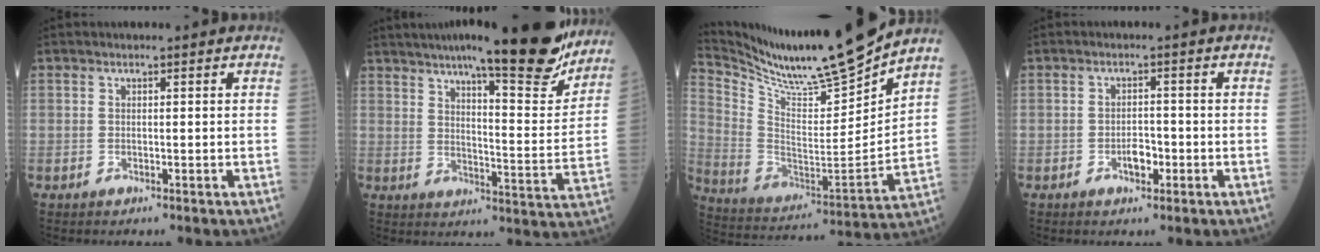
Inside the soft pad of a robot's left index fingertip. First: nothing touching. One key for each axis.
{"total": 21.7, "fx": 17.8, "fy": 2.5, "fz": 12.1, "tx": -0.167, "ty": -0.029, "tz": 0.230}
{"total": 18.8, "fx": 17.2, "fy": -0.7, "fz": 7.6, "tx": -0.158, "ty": -0.046, "tz": 0.295}
{"total": 2.4, "fx": -1.2, "fy": 1.2, "fz": 1.6, "tx": -0.028, "ty": 0.001, "tz": -0.018}